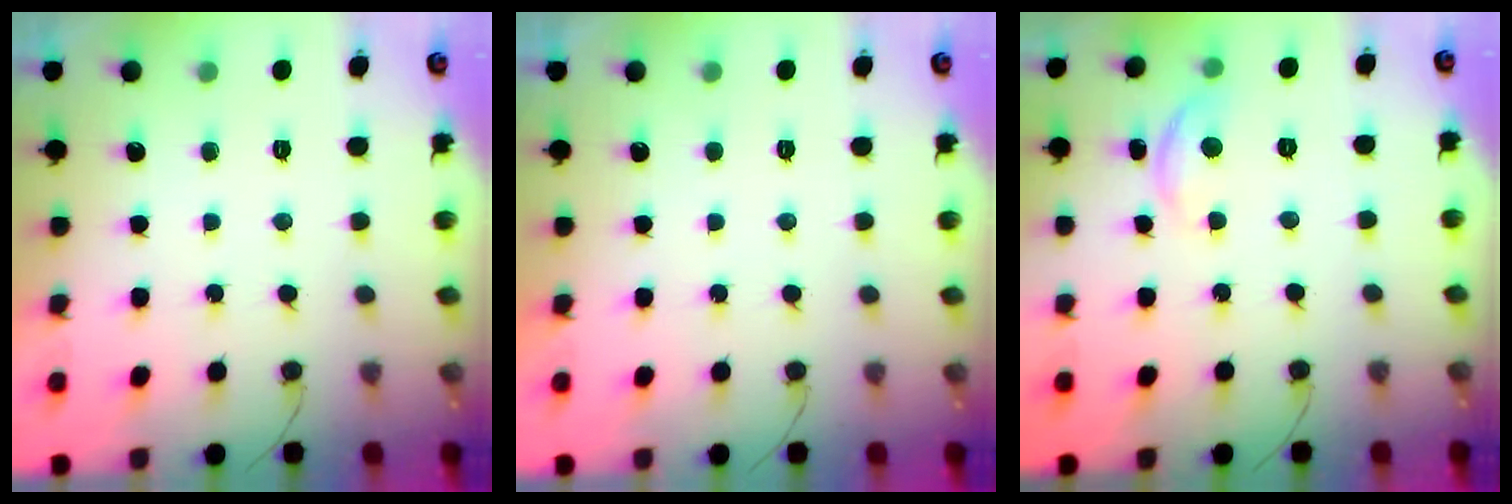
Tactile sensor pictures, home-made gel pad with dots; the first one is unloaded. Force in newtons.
{"total": 0.0}
{"total": 5.9, "press": 5.9, "slide": 0.7}